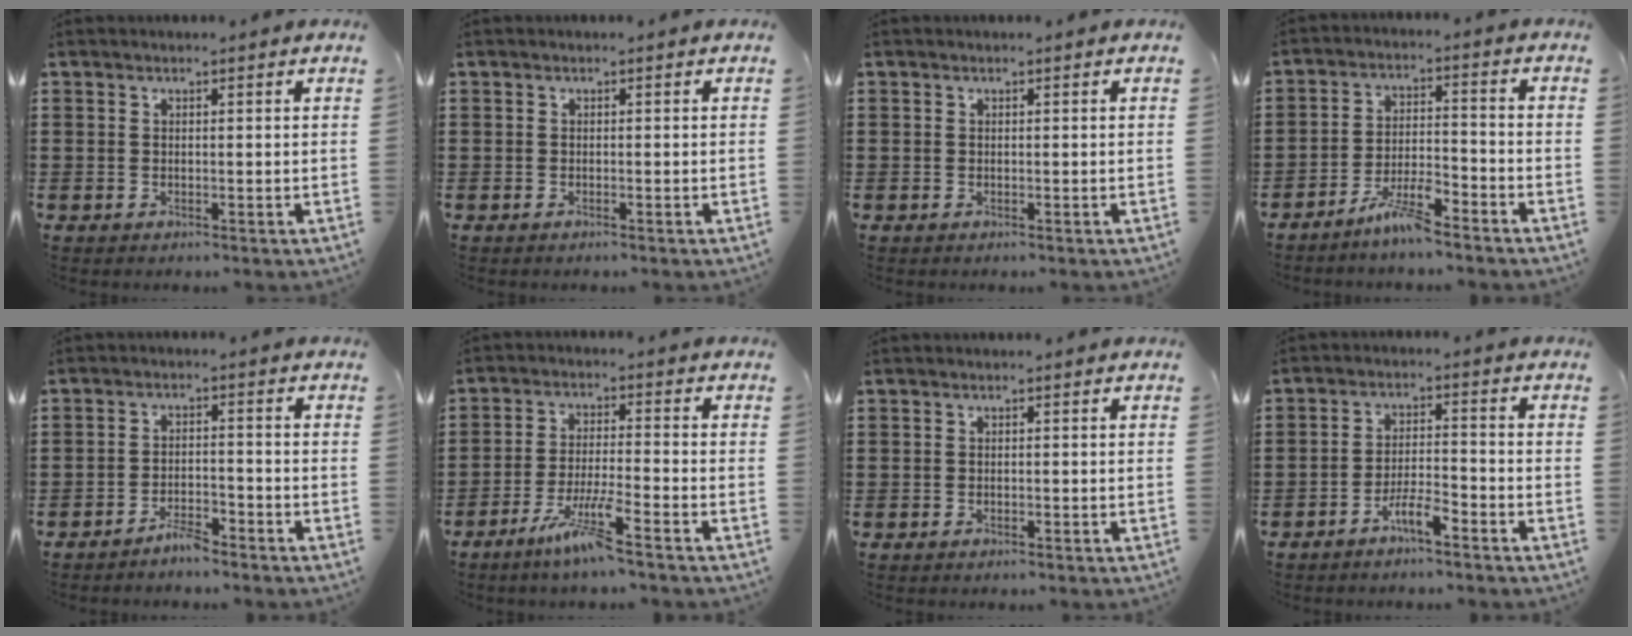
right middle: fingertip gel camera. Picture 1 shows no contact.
{"total": 0.0}
{"total": 0.5, "force": [-0.3, 0.4, 0.0], "torque": [0.001, 0.004, -0.009]}
{"total": 6.1, "force": [-5.1, 0.8, 3.3], "torque": [-0.075, -0.002, -0.101]}
{"total": 3.1, "force": [-2.9, 0.4, 1.0], "torque": [-0.027, 0.004, -0.060]}
{"total": 6.9, "force": [-4.9, 0.1, 4.9], "torque": [-0.096, -0.011, -0.093]}
{"total": 0.8, "force": [-0.6, 0.3, 0.2], "torque": [-0.005, -0.001, -0.013]}
{"total": 4.7, "force": [-3.7, 0.7, 2.8], "torque": [-0.062, 0.004, -0.076]}